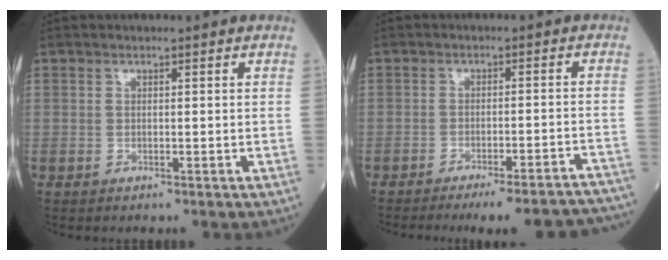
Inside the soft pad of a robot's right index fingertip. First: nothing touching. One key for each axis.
{"total": 16.3, "fx": -15.3, "fy": 0.8, "fz": 5.6, "tx": -0.028, "ty": 0.004, "tz": -0.180}